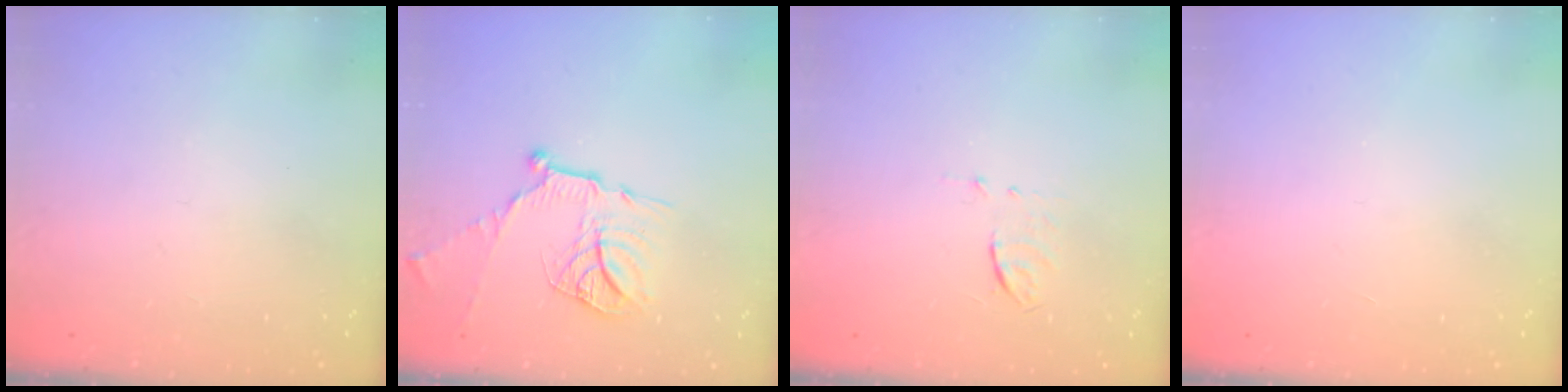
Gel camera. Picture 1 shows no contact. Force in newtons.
{"total": 13.4, "press": 13.3, "slide": 1.2}
{"total": 4.2, "press": 4.1, "slide": 0.9}
{"total": 1.6, "press": 1.6, "slide": 0.1}